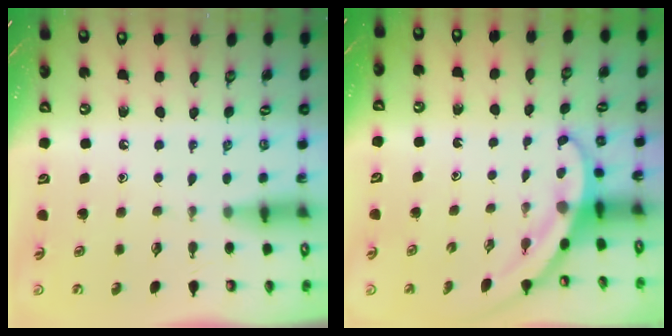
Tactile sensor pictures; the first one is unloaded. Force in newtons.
{"total": 3.2, "press": 3.2, "slide": 0.1}